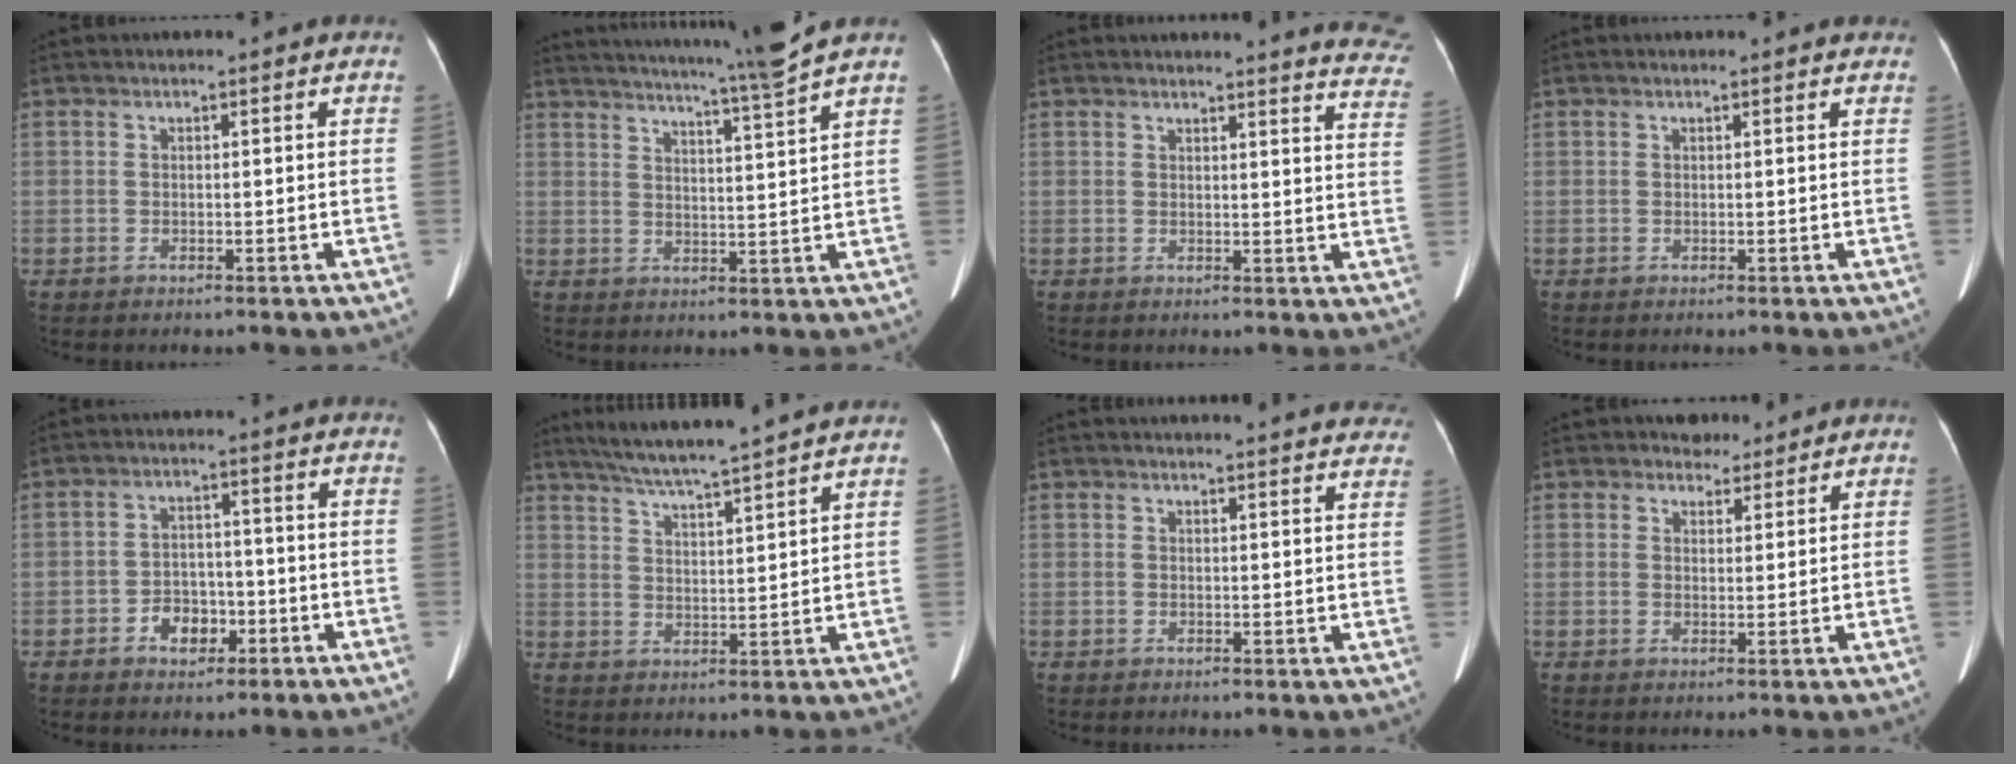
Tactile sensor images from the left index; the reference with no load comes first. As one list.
[{"total": 12.0, "force": [10.6, -3.0, 4.8], "torque": [-0.083, -0.040, 0.152]}, {"total": 12.0, "force": [11.7, 0.7, 2.5], "torque": [0.002, -0.091, 0.092]}, {"total": 3.1, "force": [2.8, 0.8, 1.0], "torque": [-0.013, 0.018, 0.024]}, {"total": 4.7, "force": [-2.4, 3.3, 2.5], "torque": [-0.044, 0.011, -0.033]}, {"total": 11.7, "force": [10.3, -1.2, 5.4], "torque": [-0.097, 0.014, 0.159]}, {"total": 20.2, "force": [19.2, 3.0, 5.5], "torque": [-0.067, -0.034, 0.211]}, {"total": 3.0, "force": [2.5, 1.5, 0.1], "torque": [0.000, 0.002, 0.040]}]